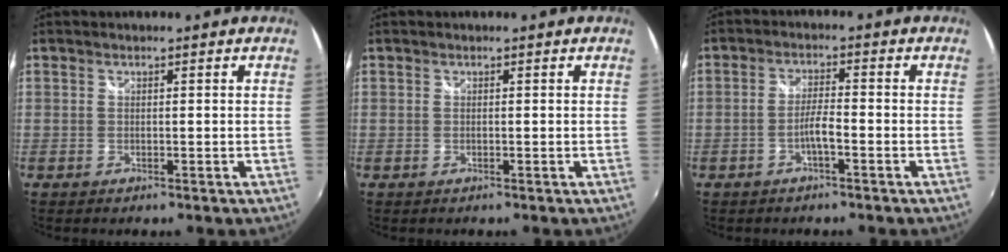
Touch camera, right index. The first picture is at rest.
{"total": 0.0}
{"total": 3.2, "force": [-1.8, 0.3, 2.7], "torque": [-0.057, 0.006, -0.034]}